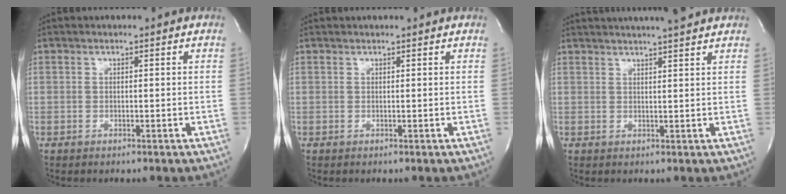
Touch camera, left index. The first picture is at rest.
{"total": 1.3, "force": [1.3, 0.0, 0.2], "torque": [-0.006, 0.014, 0.019]}
{"total": 9.9, "force": [8.8, 0.2, 4.5], "torque": [-0.070, 0.019, 0.110]}